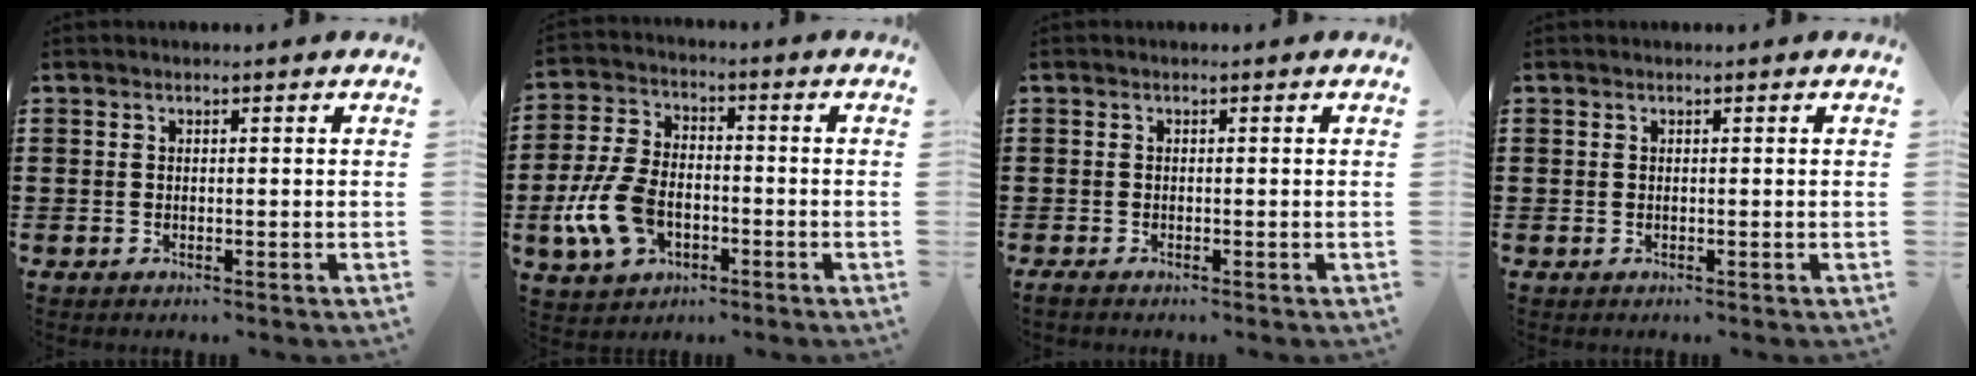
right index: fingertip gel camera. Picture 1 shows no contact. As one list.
[{"total": 9.4, "force": [-3.1, 5.7, 6.8], "torque": [-0.176, -0.004, -0.062]}, {"total": 0.6, "force": [-0.6, 0.1, 0.2], "torque": [-0.005, -0.004, -0.010]}, {"total": 0.0}]